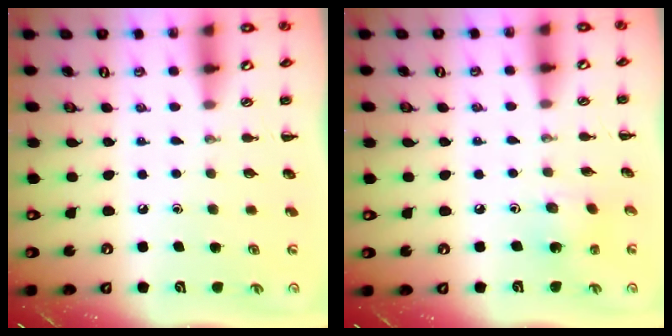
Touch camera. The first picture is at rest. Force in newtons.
{"total": 1.7, "press": 1.7, "slide": 0.5}